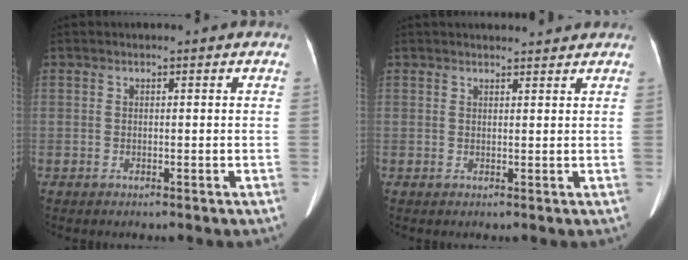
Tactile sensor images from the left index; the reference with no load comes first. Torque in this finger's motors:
{"motor_torque": [0.22, -0.47, 0.01, -0.01]}